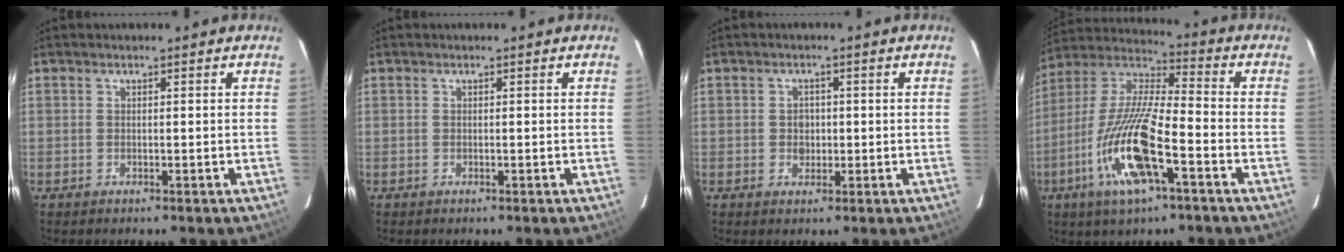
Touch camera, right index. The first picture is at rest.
{"total": 0.0}
{"total": 2.2, "force": [-0.1, 1.8, 1.2], "torque": [-0.018, 0.003, 0.000]}
{"total": 16.8, "force": [-6.5, 3.1, 15.2], "torque": [-0.317, -0.012, -0.122]}